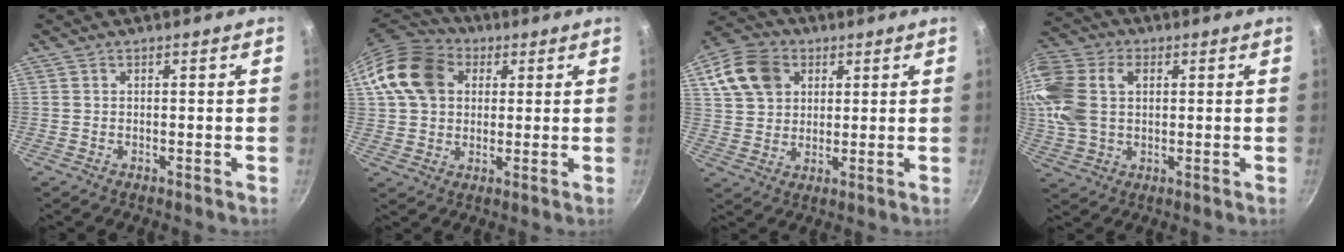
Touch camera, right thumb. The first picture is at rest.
{"total": 14.6, "force": [3.9, 11.3, 8.3], "torque": [-0.139, 0.018, 0.057]}
{"total": 12.1, "force": [4.6, 9.4, 6.1], "torque": [-0.099, 0.005, 0.079]}
{"total": 18.2, "force": [3.5, 13.1, 12.0], "torque": [-0.272, 0.027, 0.060]}